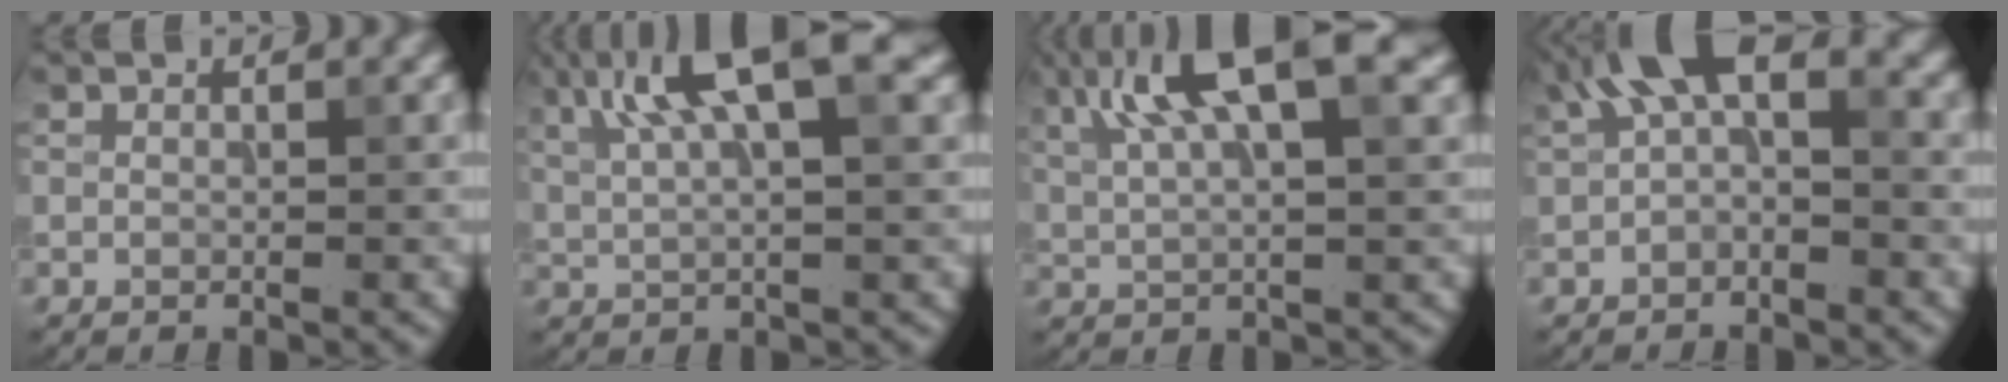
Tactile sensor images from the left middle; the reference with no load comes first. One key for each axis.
{"total": 8.7, "fx": 4.0, "fy": 2.3, "fz": 7.4, "tx": -0.126, "ty": 0.017, "tz": 0.072}
{"total": 9.7, "fx": 4.5, "fy": 2.7, "fz": 8.2, "tx": -0.145, "ty": 0.014, "tz": 0.077}
{"total": 6.2, "fx": 1.8, "fy": 2.9, "fz": 5.2, "tx": -0.087, "ty": 0.019, "tz": 0.020}